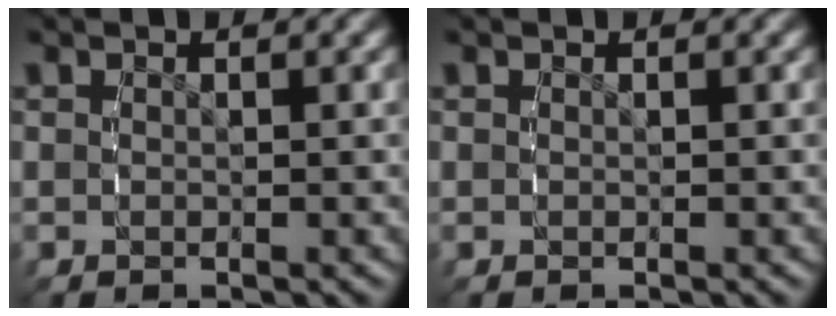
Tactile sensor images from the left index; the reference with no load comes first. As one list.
[{"total": 0.0}]